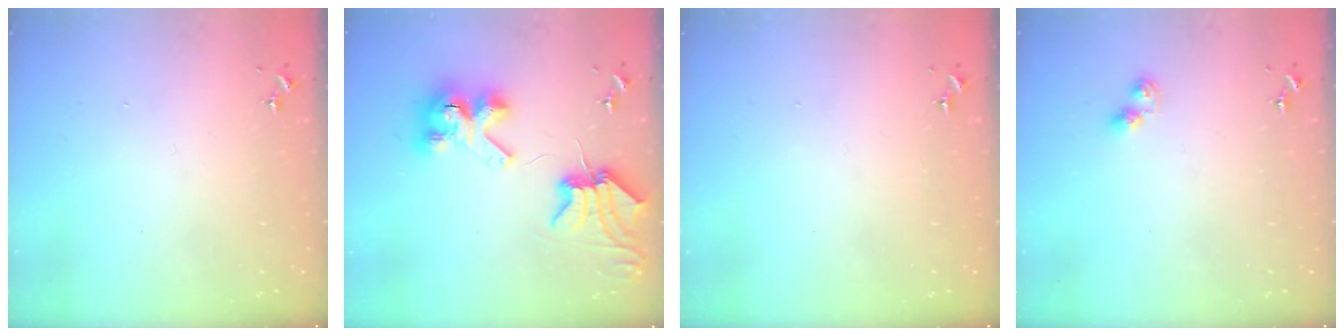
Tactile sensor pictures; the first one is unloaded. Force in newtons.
{"total": 10.7, "press": 10.6, "slide": 1.2}
{"total": 0.0}
{"total": 5.8, "press": 5.8, "slide": 0.6}